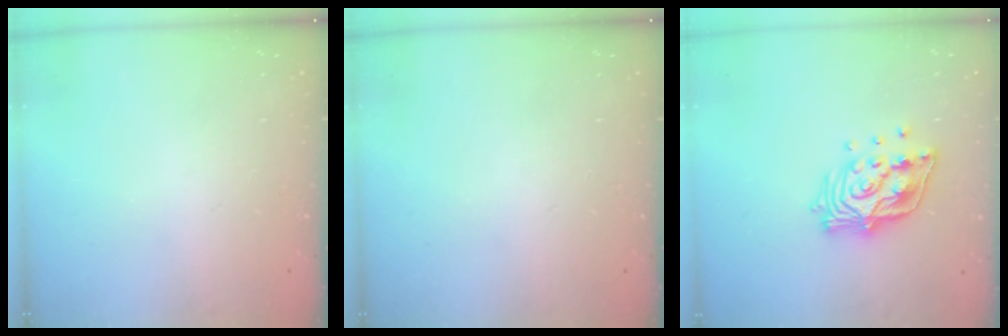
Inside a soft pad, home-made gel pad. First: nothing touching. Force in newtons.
{"total": 0.0}
{"total": 14.7, "press": 14.6, "slide": 1.4}